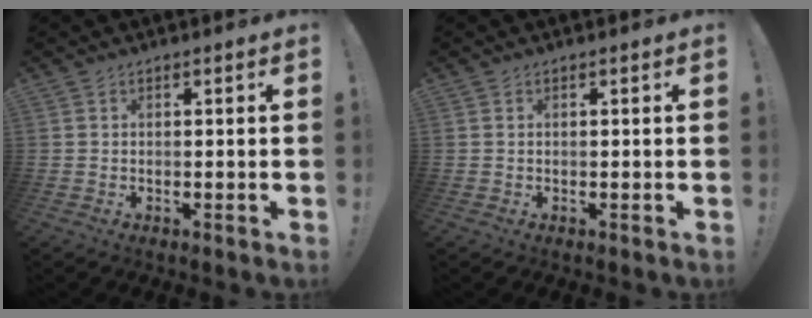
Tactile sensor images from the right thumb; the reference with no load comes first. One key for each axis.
{"total": 0.0}